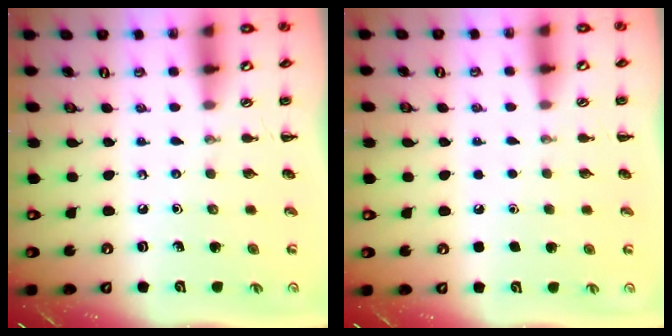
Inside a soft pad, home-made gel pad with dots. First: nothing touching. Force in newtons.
{"total": 1.5, "press": 1.5, "slide": 0.1}